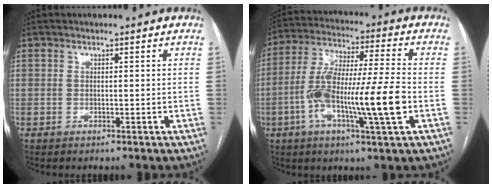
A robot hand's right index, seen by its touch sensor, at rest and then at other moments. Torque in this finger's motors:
{"motor_torque": [1.82, -0.25, 0.60, 0.21]}